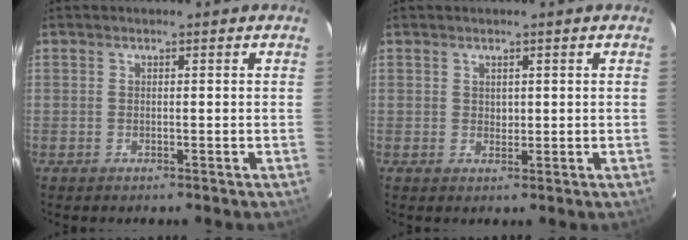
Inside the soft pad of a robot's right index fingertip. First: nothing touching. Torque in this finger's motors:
{"motor_torque": [0.13, 0.09, 0.02, 0.00]}